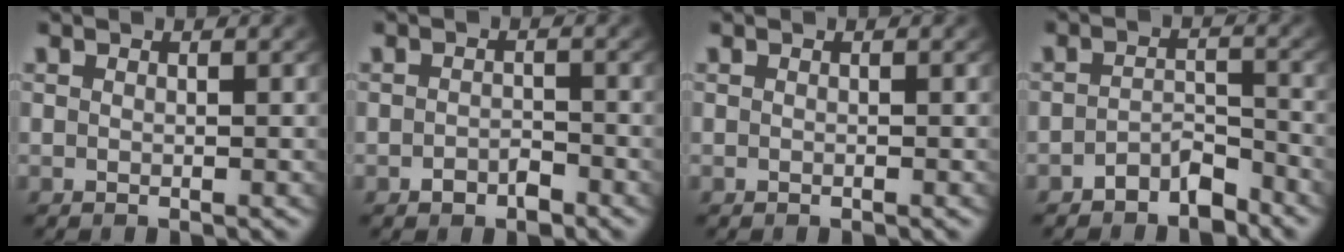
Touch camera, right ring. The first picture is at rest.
{"total": 1.6, "force": [-1.3, 0.7, 0.6], "torque": [-0.008, -0.007, -0.016]}
{"total": 0.0}
{"total": 3.6, "force": [-3.1, 1.4, 1.2], "torque": [-0.007, -0.004, -0.054]}